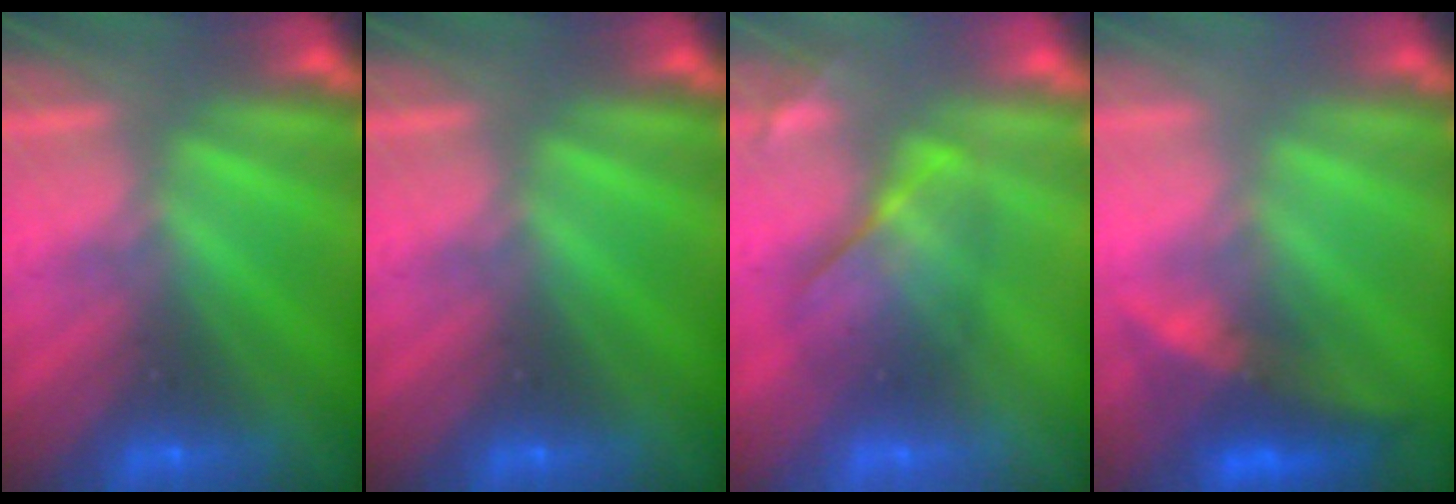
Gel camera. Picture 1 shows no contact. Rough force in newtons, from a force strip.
{"total": 0.0}
{"total": 3.7}
{"total": 3.0}